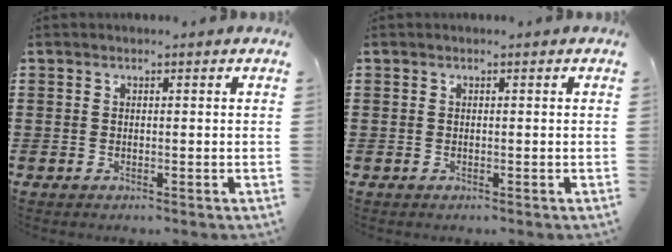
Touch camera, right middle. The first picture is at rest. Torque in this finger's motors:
{"motor_torque": [-0.35, 0.35, 0.17, -0.01]}